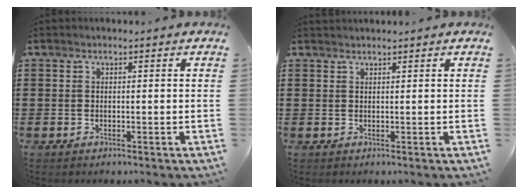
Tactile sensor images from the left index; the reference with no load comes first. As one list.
[{"total": 0.9, "force": [0.9, -0.1, 0.1], "torque": [-0.003, -0.001, 0.018]}]